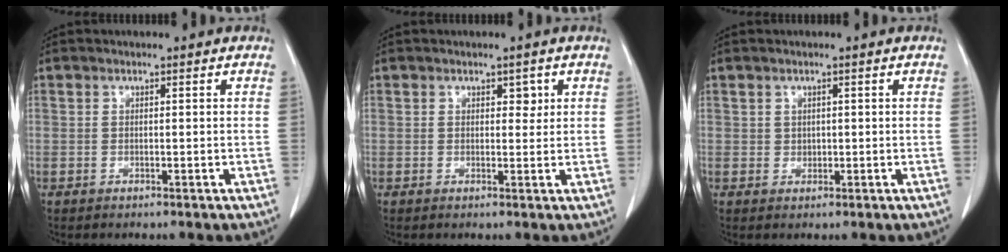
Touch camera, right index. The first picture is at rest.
{"total": 1.6, "force": [0.7, 1.1, 1.0], "torque": [-0.007, -0.002, 0.008]}
{"total": 1.0, "force": [0.1, 0.9, 0.3], "torque": [-0.003, 0.001, 0.003]}